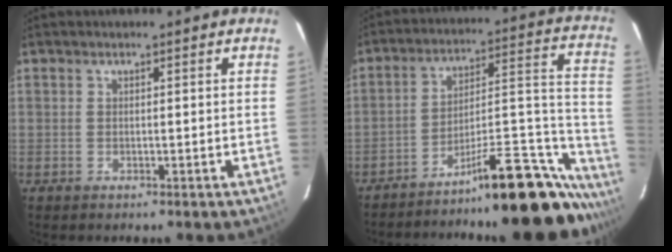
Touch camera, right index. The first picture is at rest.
{"total": 24.5, "force": [-21.2, 3.9, 11.6], "torque": [-0.110, 0.037, -0.312]}